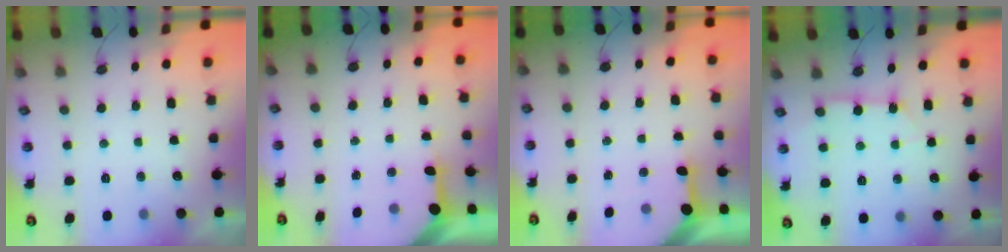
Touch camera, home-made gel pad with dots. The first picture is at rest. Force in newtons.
{"total": 3.2, "press": 3.2, "slide": 0.4}
{"total": 3.4, "press": 3.4, "slide": 0.3}
{"total": 3.0, "press": 2.9, "slide": 0.3}